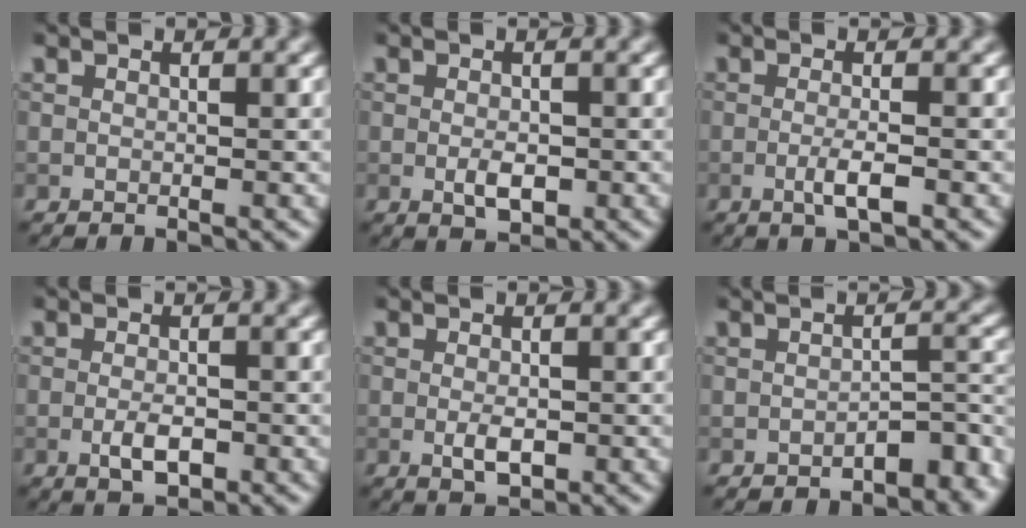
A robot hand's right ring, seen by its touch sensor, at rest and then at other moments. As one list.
[{"total": 2.2, "force": [-0.5, 1.2, 1.8], "torque": [-0.035, -0.003, -0.007]}, {"total": 2.4, "force": [-0.7, 0.4, 2.3], "torque": [-0.042, -0.003, -0.017]}, {"total": 2.4, "force": [-0.8, 1.0, 2.1], "torque": [-0.040, -0.004, -0.014]}, {"total": 2.1, "force": [-0.4, 1.0, 1.8], "torque": [-0.035, -0.004, -0.005]}, {"total": 3.3, "force": [-2.1, 1.3, 2.2], "torque": [-0.024, 0.007, -0.031]}]